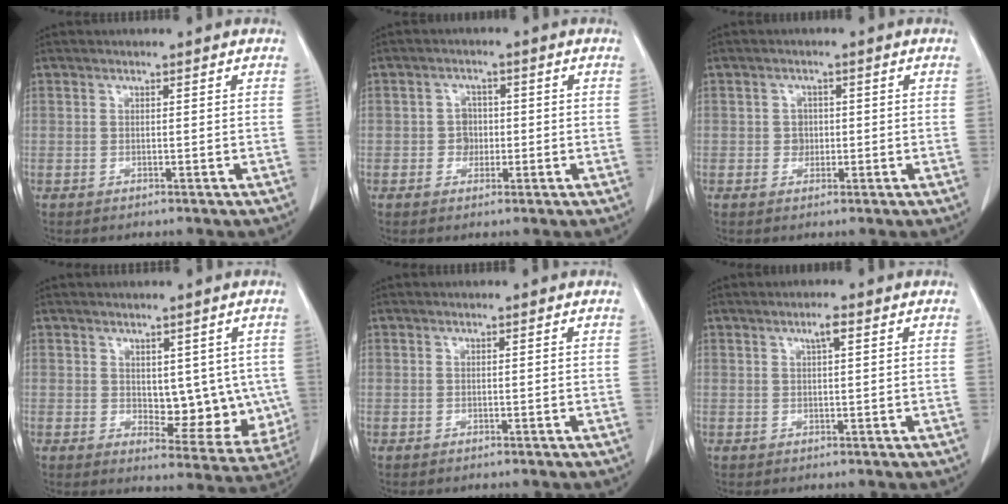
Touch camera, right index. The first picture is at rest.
{"total": 2.7, "force": [-0.5, 2.4, 1.0], "torque": [-0.010, 0.008, -0.007]}
{"total": 1.9, "force": [-0.2, 1.8, 0.7], "torque": [-0.008, 0.005, -0.002]}
{"total": 9.2, "force": [0.5, 5.1, 7.6], "torque": [-0.079, -0.005, 0.022]}
{"total": 0.0}
{"total": 1.9, "force": [0.9, 0.1, 1.7], "torque": [-0.032, 0.002, 0.015]}